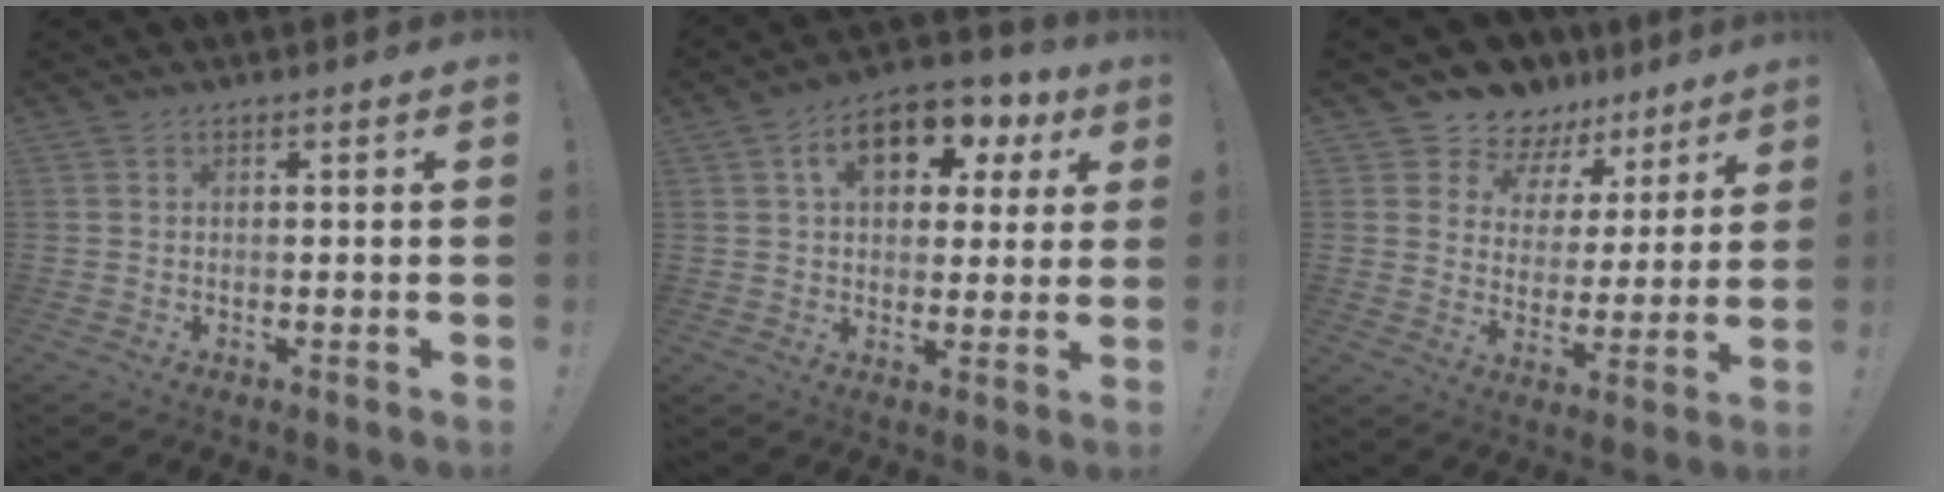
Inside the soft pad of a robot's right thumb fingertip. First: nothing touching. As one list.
[{"total": 13.8, "force": [5.7, 8.5, 9.2], "torque": [-0.137, -0.016, 0.099]}, {"total": 8.9, "force": [7.1, 5.2, 1.1], "torque": [-0.034, -0.061, 0.135]}]